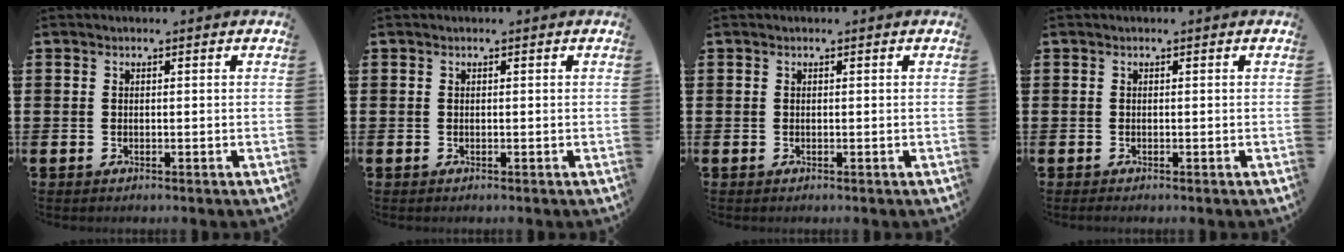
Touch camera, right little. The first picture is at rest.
{"total": 0.0}
{"total": 0.0}
{"total": 0.0}